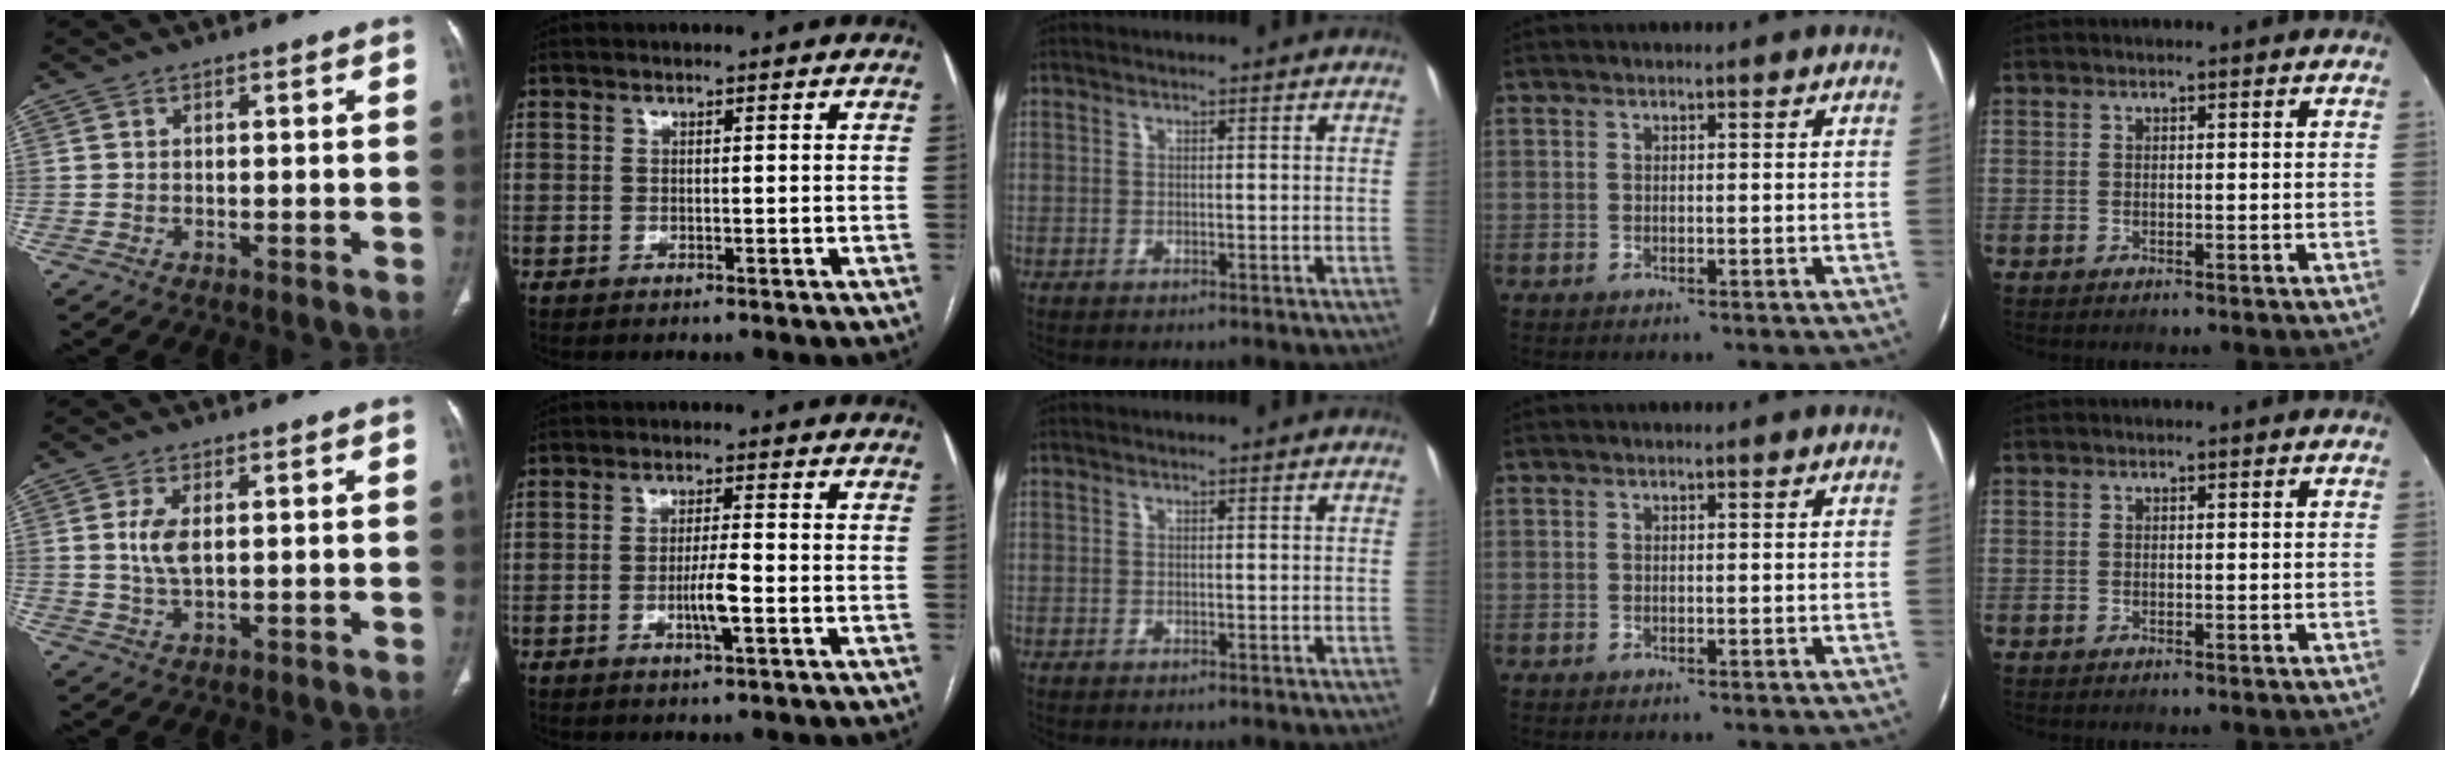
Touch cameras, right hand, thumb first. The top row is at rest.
{"thumb": {"total": 4.6, "force": [0.8, 2.1, 4.0], "torque": [-0.089, -0.006, 0.019]}, "index": {"total": 4.2, "force": [-1.4, 0.2, 4.0], "torque": [-0.076, -0.005, -0.025]}}